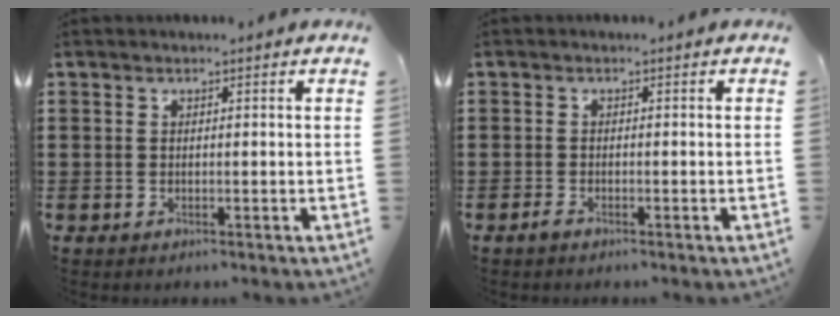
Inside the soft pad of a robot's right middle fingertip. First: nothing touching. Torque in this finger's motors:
{"motor_torque": [1.73, 0.41, 0.12, 0.04]}